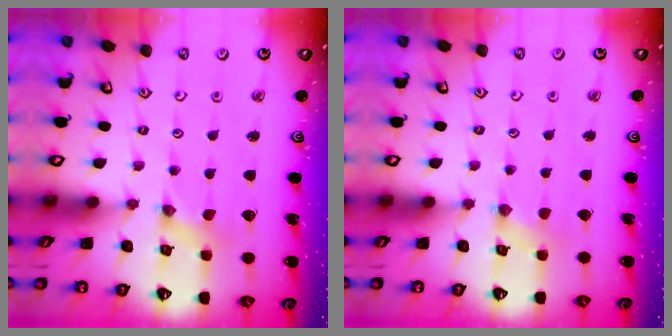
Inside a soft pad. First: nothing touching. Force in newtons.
{"total": 1.9, "press": 1.9, "slide": 0.3}